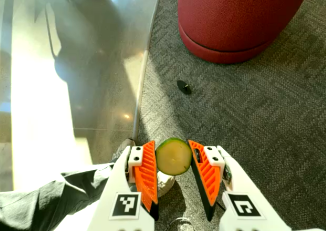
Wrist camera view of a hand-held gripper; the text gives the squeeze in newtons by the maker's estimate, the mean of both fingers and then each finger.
{"total": 9.4, "left": 9.4, "right": 9.3}